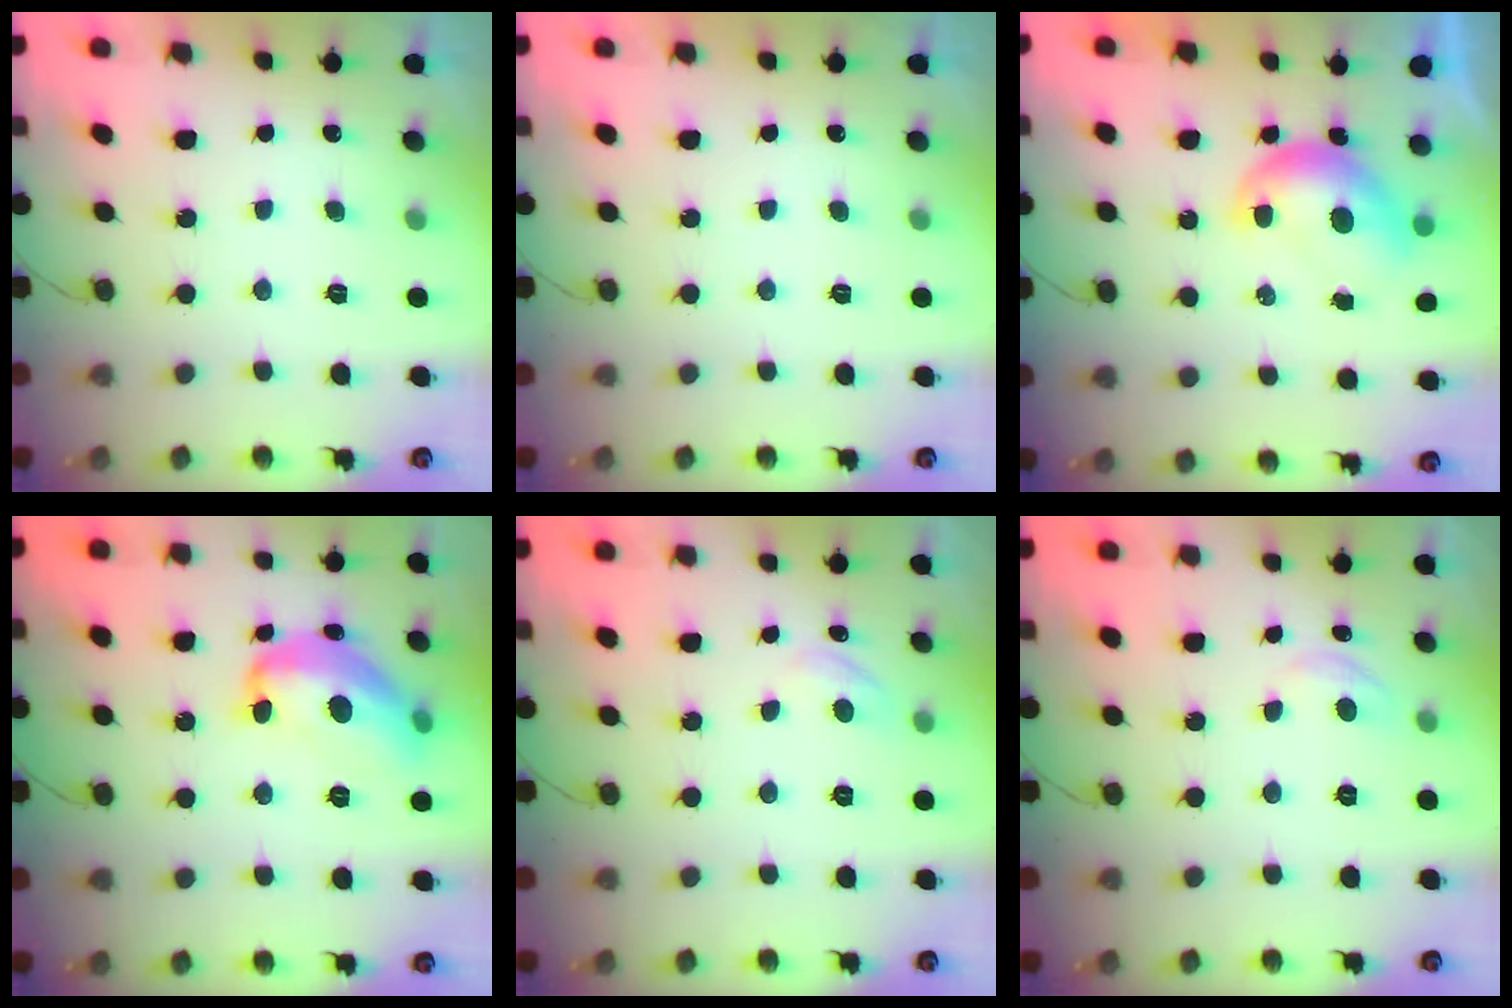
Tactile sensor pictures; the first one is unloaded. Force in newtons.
{"total": 0.0}
{"total": 8.3, "press": 8.3, "slide": 0.3}
{"total": 16.6, "press": 16.6, "slide": 0.6}
{"total": 6.3, "press": 6.3, "slide": 0.9}
{"total": 2.7, "press": 2.7, "slide": 0.3}